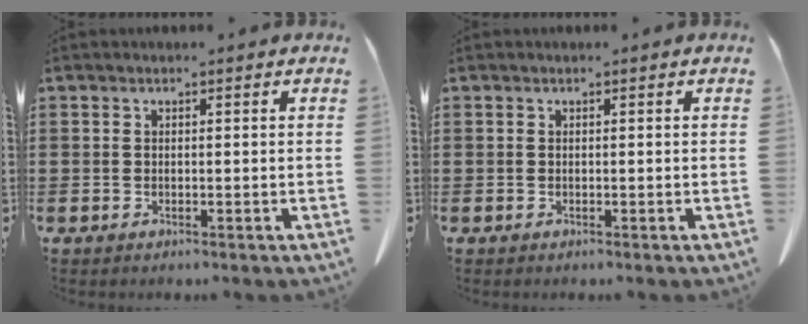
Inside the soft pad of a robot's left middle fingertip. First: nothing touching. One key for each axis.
{"total": 0.0}